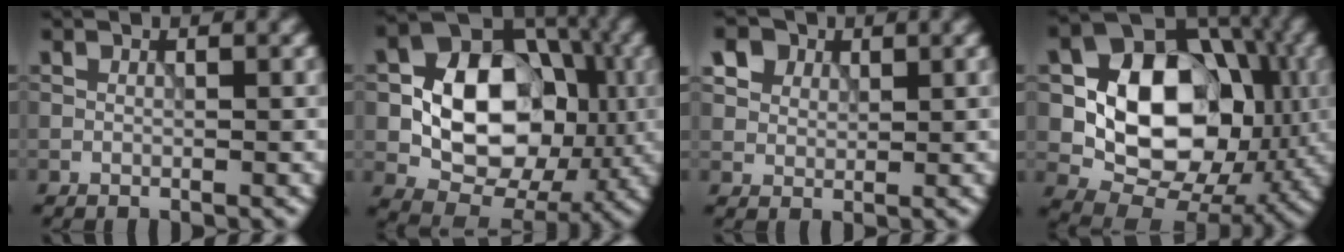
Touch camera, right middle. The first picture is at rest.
{"total": 11.6, "force": [-0.8, 8.6, 7.7], "torque": [-0.122, 0.008, -0.021]}
{"total": 6.7, "force": [4.0, 4.4, 3.0], "torque": [-0.088, 0.008, 0.066]}
{"total": 12.6, "force": [0.1, 9.5, 8.3], "torque": [-0.125, -0.005, -0.003]}